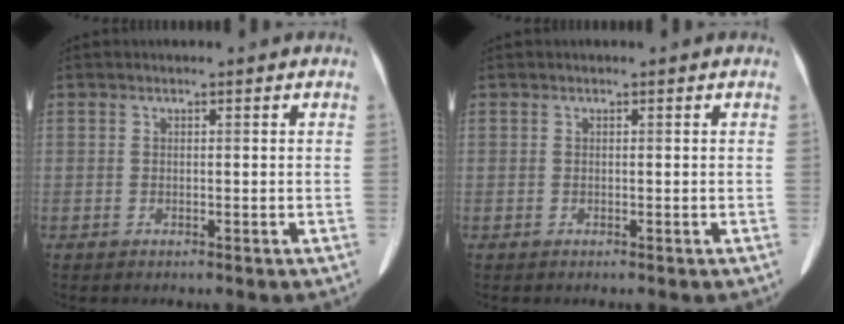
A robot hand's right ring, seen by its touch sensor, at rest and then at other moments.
{"total": 0.0}